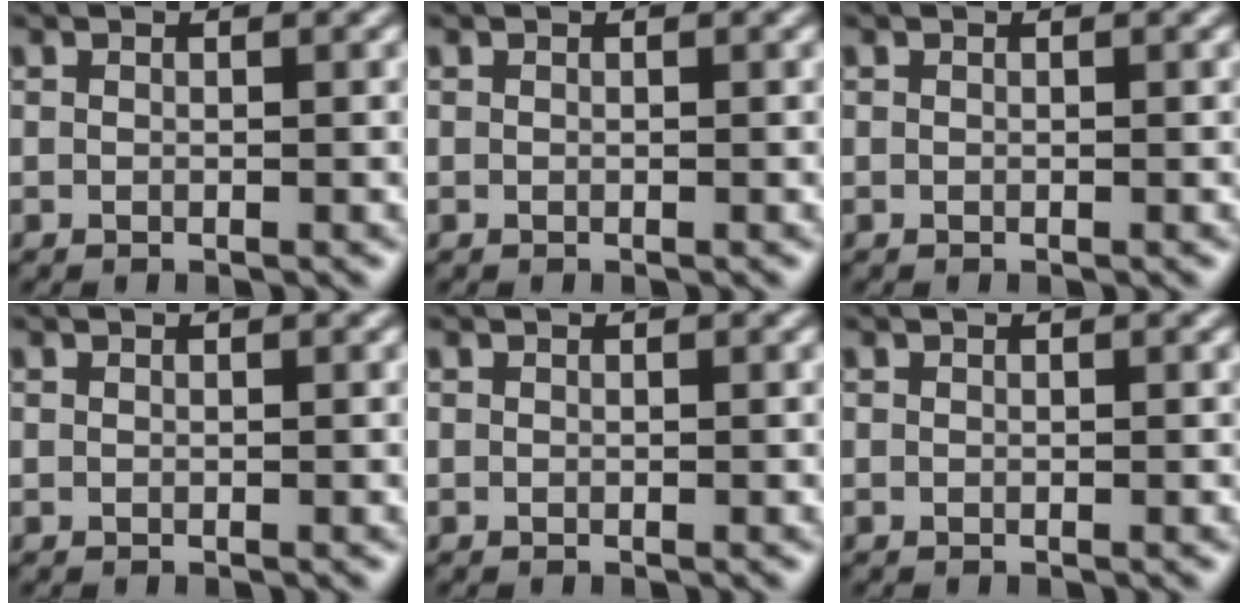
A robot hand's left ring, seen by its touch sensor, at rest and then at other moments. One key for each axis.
{"total": 0.0}
{"total": 0.0}
{"total": 0.0}
{"total": 0.0}
{"total": 0.0}